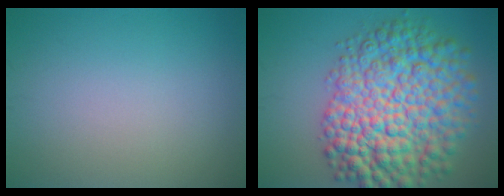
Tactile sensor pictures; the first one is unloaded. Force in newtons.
{"total": 12.5, "press": 12.5, "slide": 0.3}